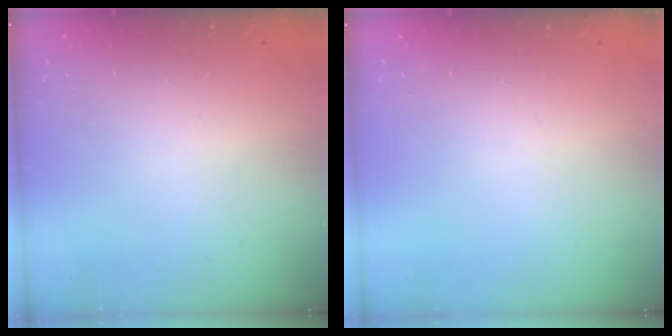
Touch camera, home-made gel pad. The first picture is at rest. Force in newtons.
{"total": 0.0}